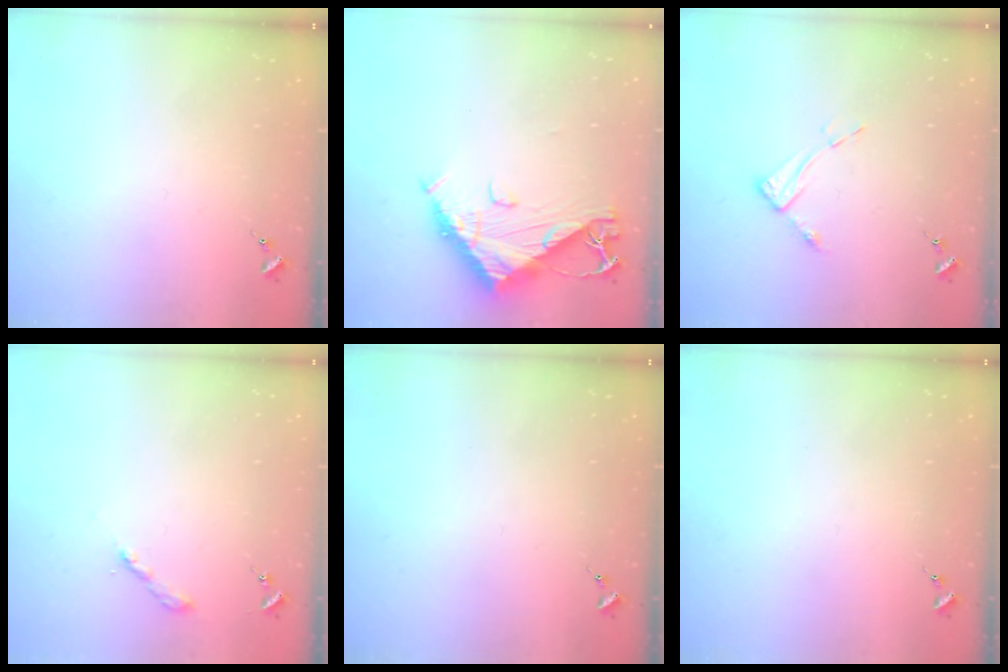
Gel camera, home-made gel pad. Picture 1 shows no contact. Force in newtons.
{"total": 10.6, "press": 10.5, "slide": 1.1}
{"total": 6.5, "press": 6.5, "slide": 0.5}
{"total": 2.0, "press": 2.0, "slide": 0.2}
{"total": 0.0}
{"total": 0.0}